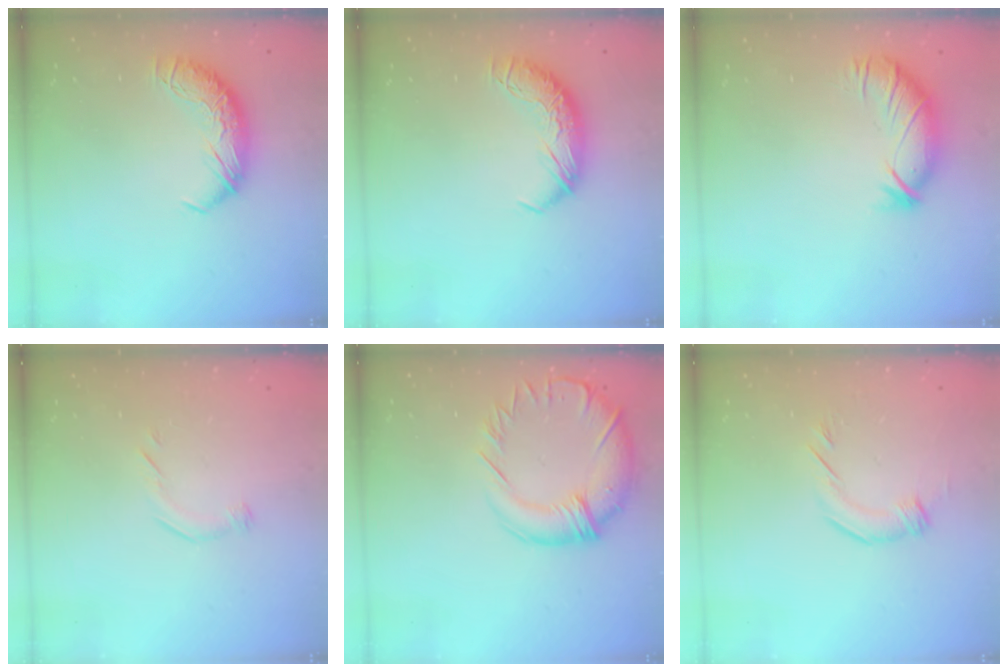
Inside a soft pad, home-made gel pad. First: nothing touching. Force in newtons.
{"total": 0.0}
{"total": 2.8, "press": 2.3, "slide": 1.6}
{"total": 5.0, "press": 4.9, "slide": 1.0}
{"total": 3.8, "press": 2.9, "slide": 2.4}
{"total": 2.7, "press": 2.4, "slide": 1.1}